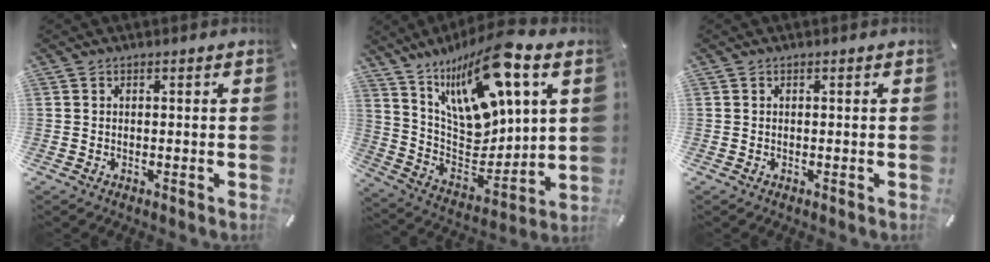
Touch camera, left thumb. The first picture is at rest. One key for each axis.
{"total": 19.0, "fx": 11.6, "fy": 8.5, "fz": 12.4, "tx": -0.222, "ty": -0.086, "tz": 0.194}
{"total": 0.0}